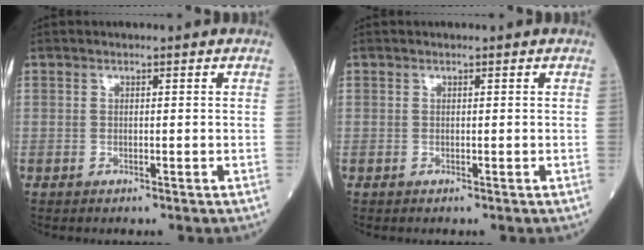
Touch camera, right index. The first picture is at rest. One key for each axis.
{"total": 0.0}